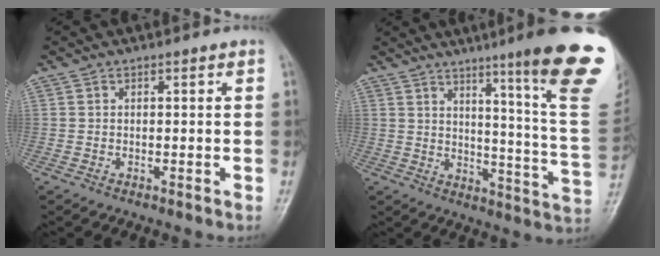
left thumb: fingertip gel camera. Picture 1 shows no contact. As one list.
[{"total": 21.5, "force": [12.7, 0.4, 17.3], "torque": [-0.206, -0.084, 0.165]}]